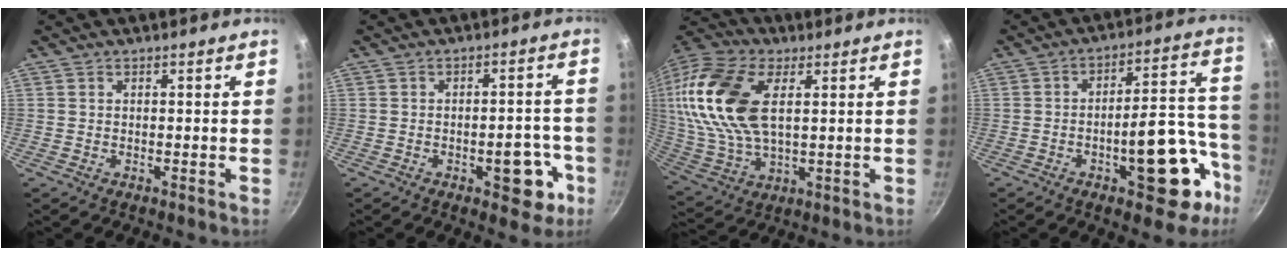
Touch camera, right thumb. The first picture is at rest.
{"total": 8.7, "force": [-3.5, 4.4, 6.7], "torque": [-0.045, 0.026, -0.040]}
{"total": 21.9, "force": [5.4, 12.3, 17.3], "torque": [-0.357, -0.005, 0.101]}
{"total": 18.0, "force": [-7.4, 8.0, 14.4], "torque": [-0.137, 0.064, -0.096]}